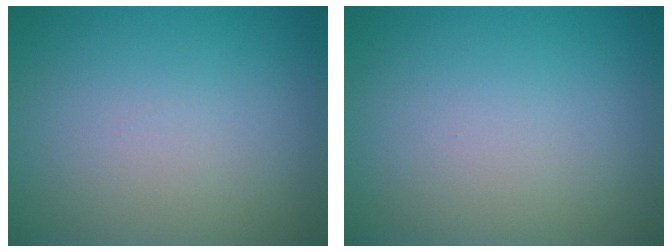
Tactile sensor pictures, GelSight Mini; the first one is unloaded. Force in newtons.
{"total": 0.0}